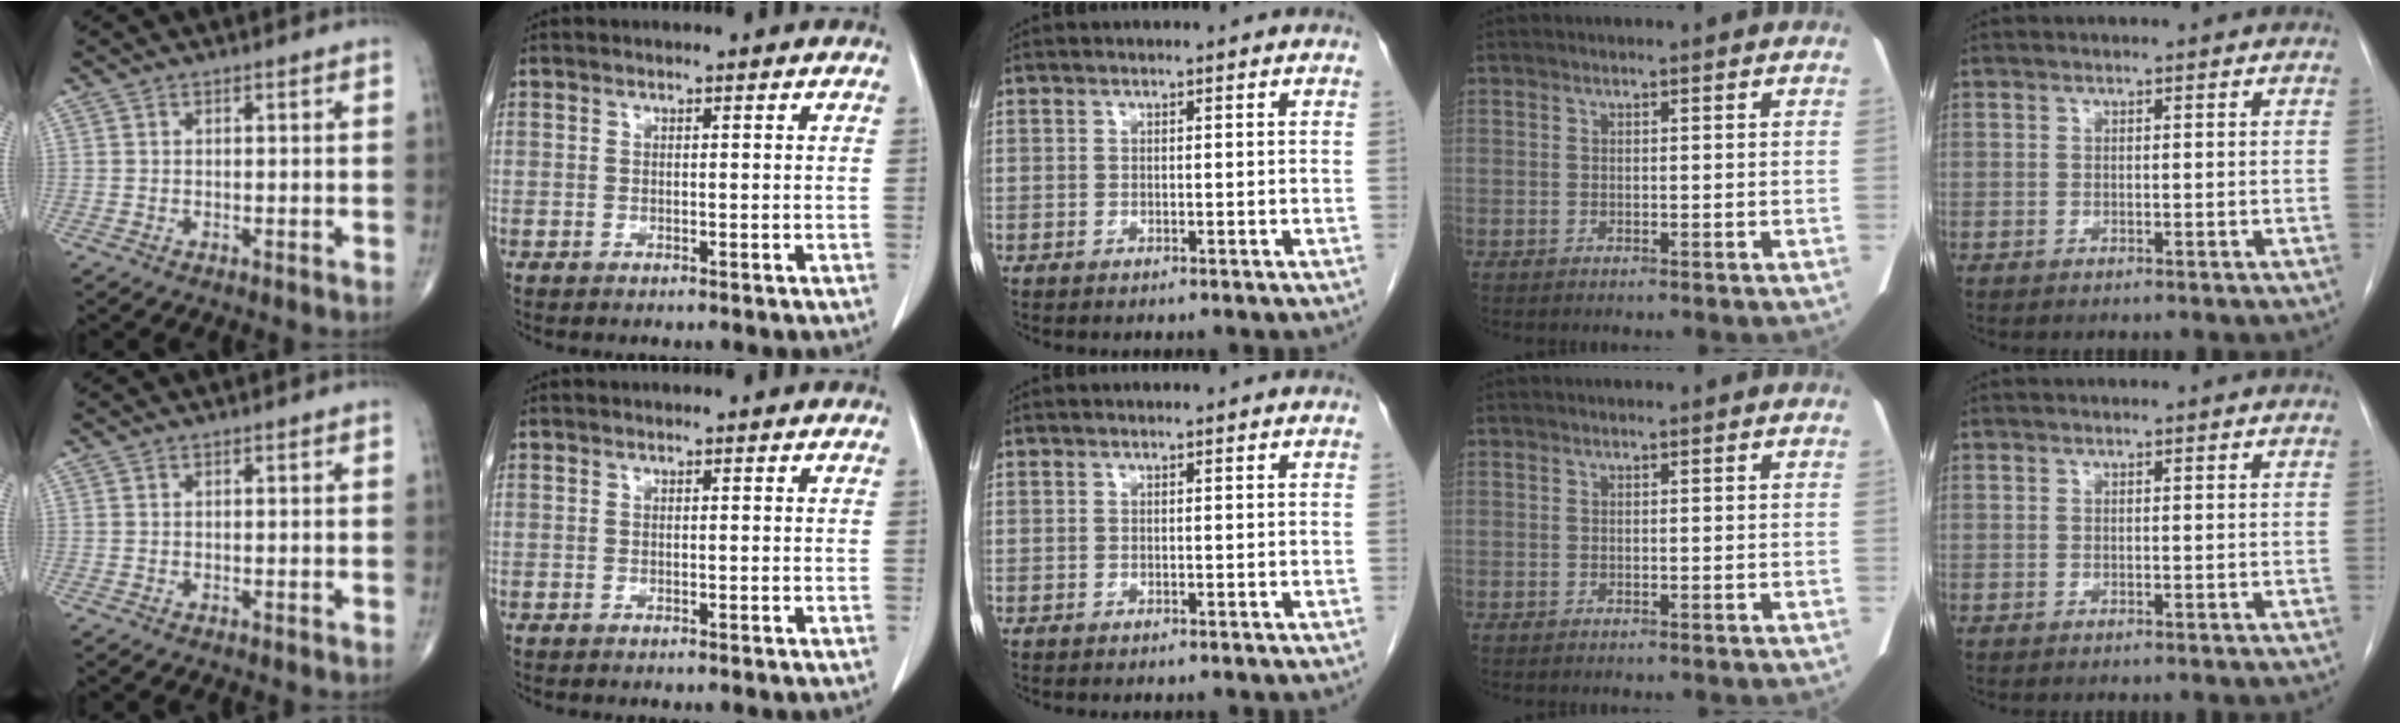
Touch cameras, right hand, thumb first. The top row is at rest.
{}